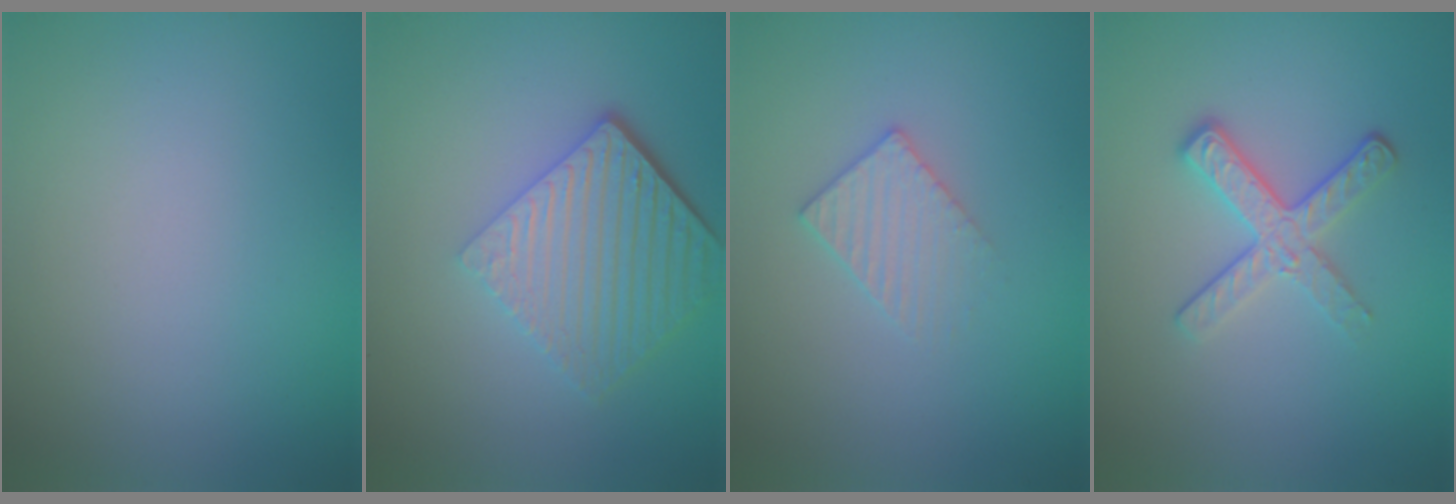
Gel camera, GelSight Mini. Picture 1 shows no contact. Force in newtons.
{"total": 6.1, "press": 4.3, "slide": 4.4}
{"total": 2.1, "press": 2.0, "slide": 0.3}
{"total": 3.3, "press": 2.6, "slide": 2.0}